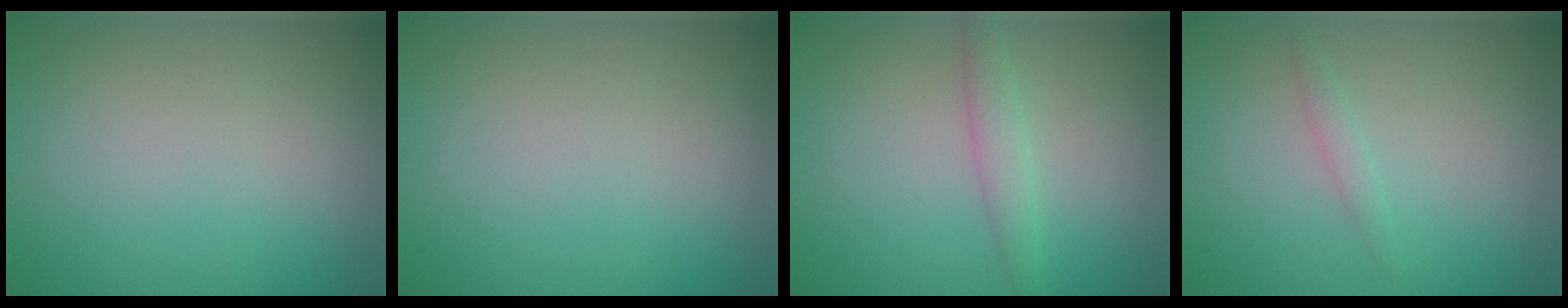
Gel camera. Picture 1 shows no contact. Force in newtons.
{"total": 0.0}
{"total": 1.7, "press": 1.7, "slide": 0.0}
{"total": 0.9, "press": 0.9, "slide": 0.1}